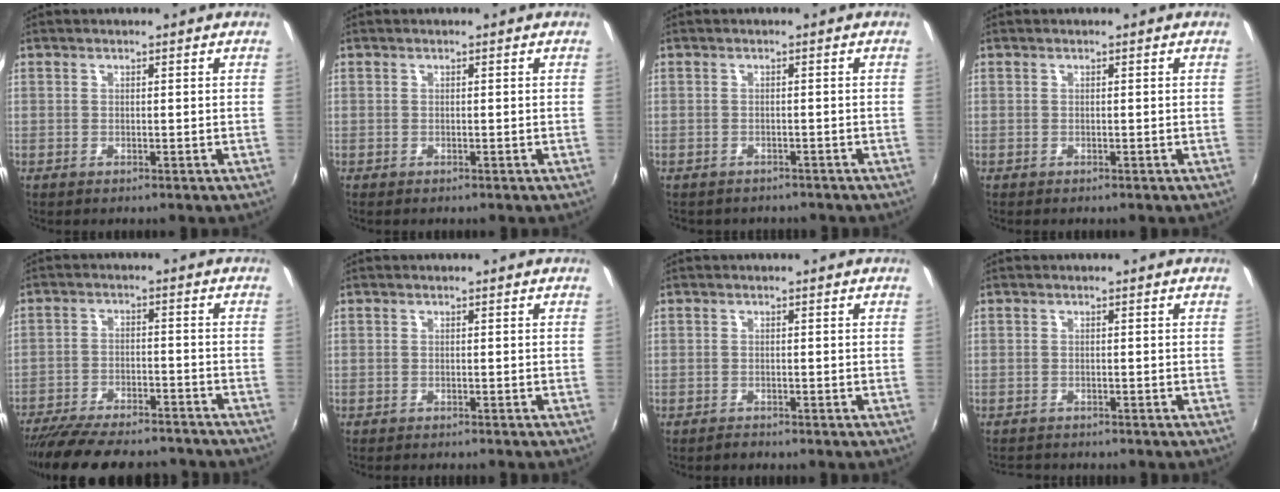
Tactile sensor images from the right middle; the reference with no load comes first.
{"total": 0.0}
{"total": 3.2, "force": [-2.7, 1.5, 0.7], "torque": [-0.021, -0.014, -0.036]}
{"total": 0.0}
{"total": 19.4, "force": [-16.8, 5.2, 8.3], "torque": [-0.170, -0.025, -0.240]}
{"total": 1.2, "force": [-1.1, 0.1, 0.3], "torque": [-0.008, -0.009, -0.020]}
{"total": 0.9, "force": [-0.9, 0.3, -0.1], "torque": [-0.001, 0.000, -0.016]}
{"total": 2.9, "force": [-2.7, 0.7, 0.5], "torque": [-0.020, -0.014, -0.046]}